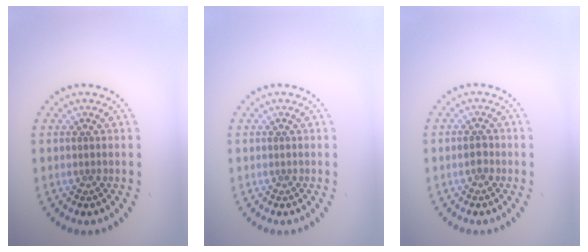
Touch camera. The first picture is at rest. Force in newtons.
{"total": 0.0}
{"total": 1.2, "press": 1.2, "slide": 0.1}